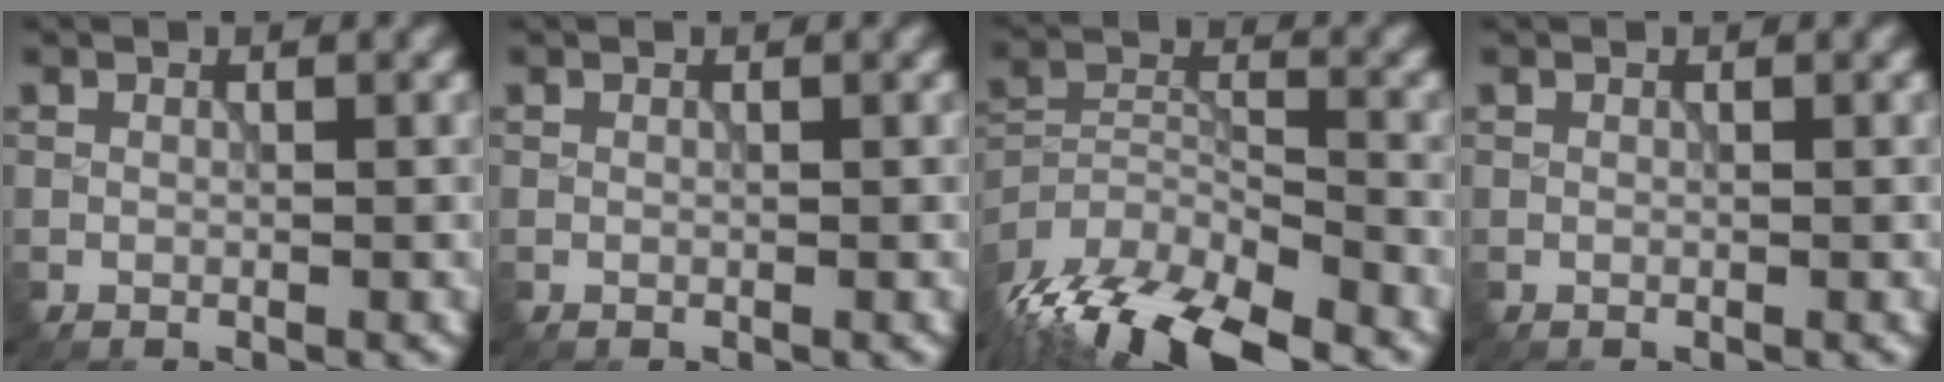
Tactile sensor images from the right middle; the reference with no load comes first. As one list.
[{"total": 0.0}, {"total": 12.2, "force": [-9.4, 4.1, 6.6], "torque": [-0.137, -0.017, -0.162]}, {"total": 0.0}]